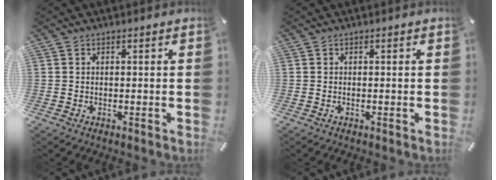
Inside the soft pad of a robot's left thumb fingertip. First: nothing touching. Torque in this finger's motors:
{"motor_torque": [0.00, 0.00, 0.00, 0.00, 0.00]}